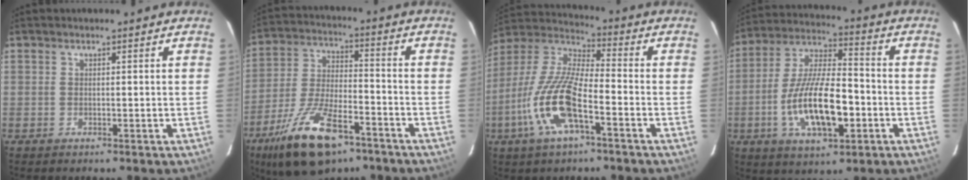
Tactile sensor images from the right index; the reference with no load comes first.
{"total": 17.4, "force": [-10.9, 6.9, 11.7], "torque": [-0.240, -0.023, -0.190]}
{"total": 15.4, "force": [-6.4, 4.2, 13.4], "torque": [-0.285, -0.009, -0.131]}
{"total": 17.0, "force": [-4.8, 6.3, 15.1], "torque": [-0.298, -0.001, -0.083]}